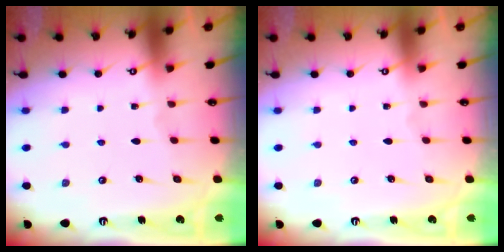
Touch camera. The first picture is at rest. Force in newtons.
{"total": 0.0}